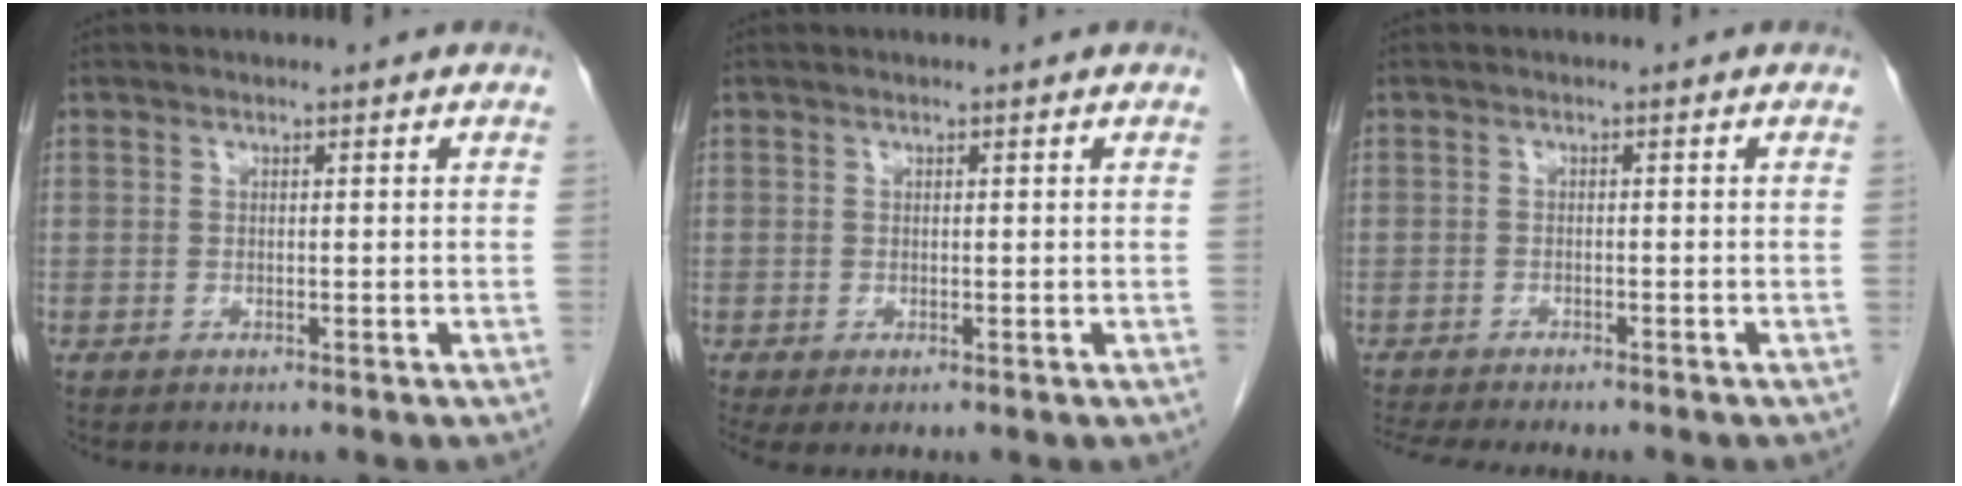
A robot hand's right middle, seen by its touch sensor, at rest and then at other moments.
{"total": 1.4, "force": [-0.1, 0.4, 1.3], "torque": [-0.026, -0.009, 0.007]}
{"total": 9.0, "force": [-8.0, 1.1, 3.9], "torque": [-0.055, -0.009, -0.112]}